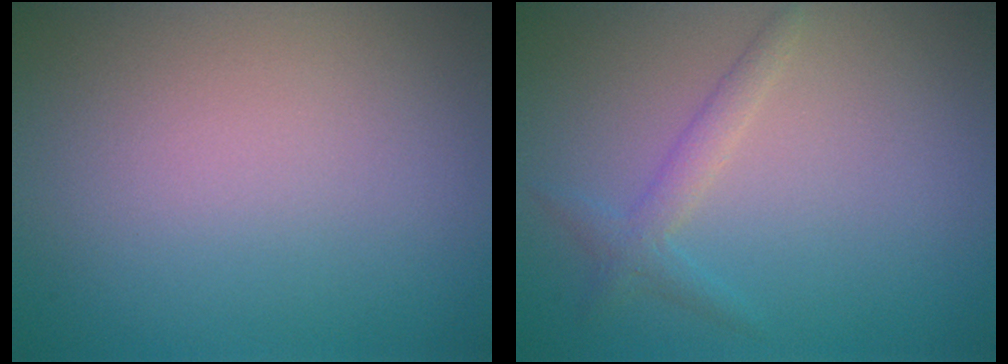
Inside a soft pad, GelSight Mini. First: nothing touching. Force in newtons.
{"total": 1.7, "press": 1.7, "slide": 0.1}